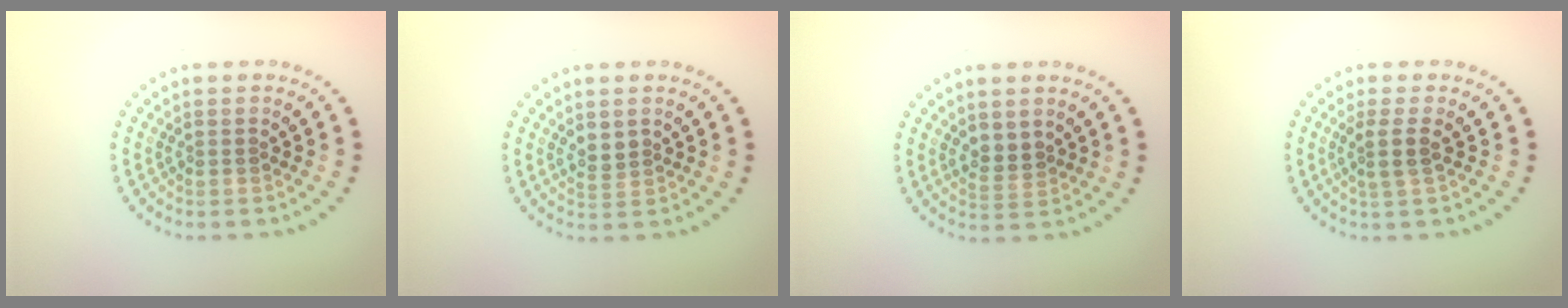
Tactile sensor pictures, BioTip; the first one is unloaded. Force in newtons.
{"total": 1.2, "press": 1.1, "slide": 0.5}
{"total": 1.7, "press": 1.4, "slide": 0.9}
{"total": 1.8, "press": 1.4, "slide": 1.1}